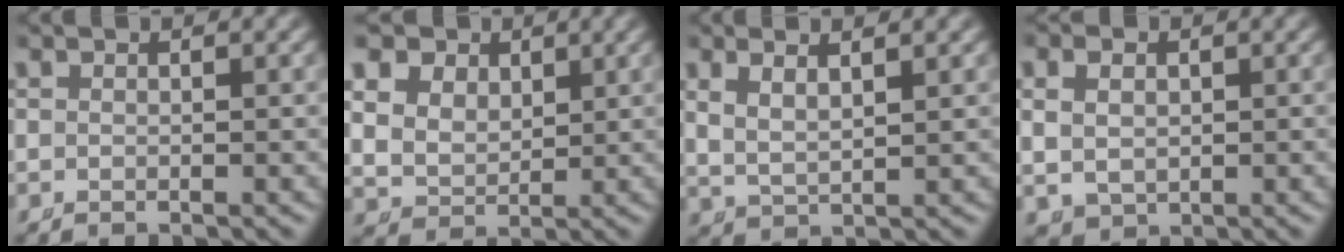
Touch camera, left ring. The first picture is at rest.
{"total": 8.1, "force": [2.3, 6.9, 3.6], "torque": [-0.093, -0.022, 0.042]}
{"total": 3.7, "force": [1.7, 2.2, 2.4], "torque": [-0.055, -0.003, 0.035]}
{"total": 3.5, "force": [0.5, 2.9, 1.8], "torque": [-0.043, -0.010, 0.023]}